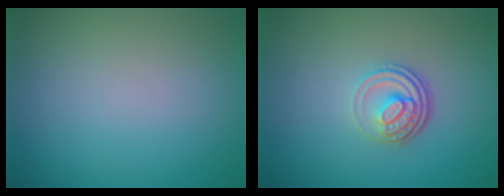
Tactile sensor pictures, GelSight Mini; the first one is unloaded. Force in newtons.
{"total": 3.6, "press": 2.5, "slide": 2.7}